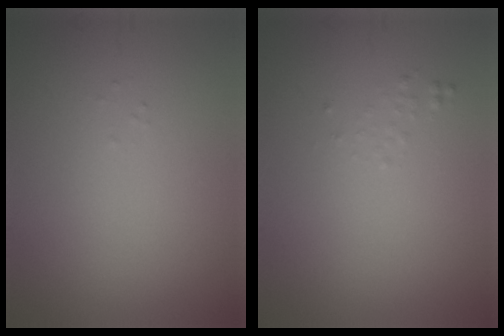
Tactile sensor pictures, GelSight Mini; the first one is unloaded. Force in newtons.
{"total": 0.6, "press": 0.6, "slide": 0.1}